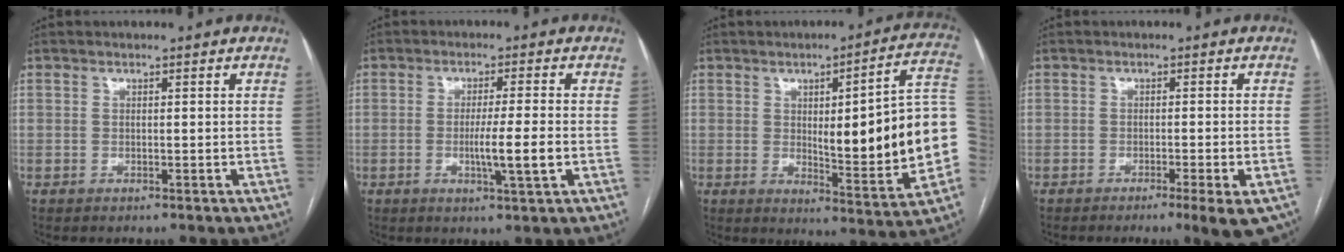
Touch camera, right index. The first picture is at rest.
{"total": 6.0, "force": [-1.4, -0.4, 5.8], "torque": [-0.101, -0.011, -0.023]}
{"total": 17.2, "force": [-0.9, 3.1, 16.9], "torque": [-0.172, 0.024, 0.001]}
{"total": 6.0, "force": [-3.7, 0.3, 4.7], "torque": [-0.045, -0.010, -0.050]}